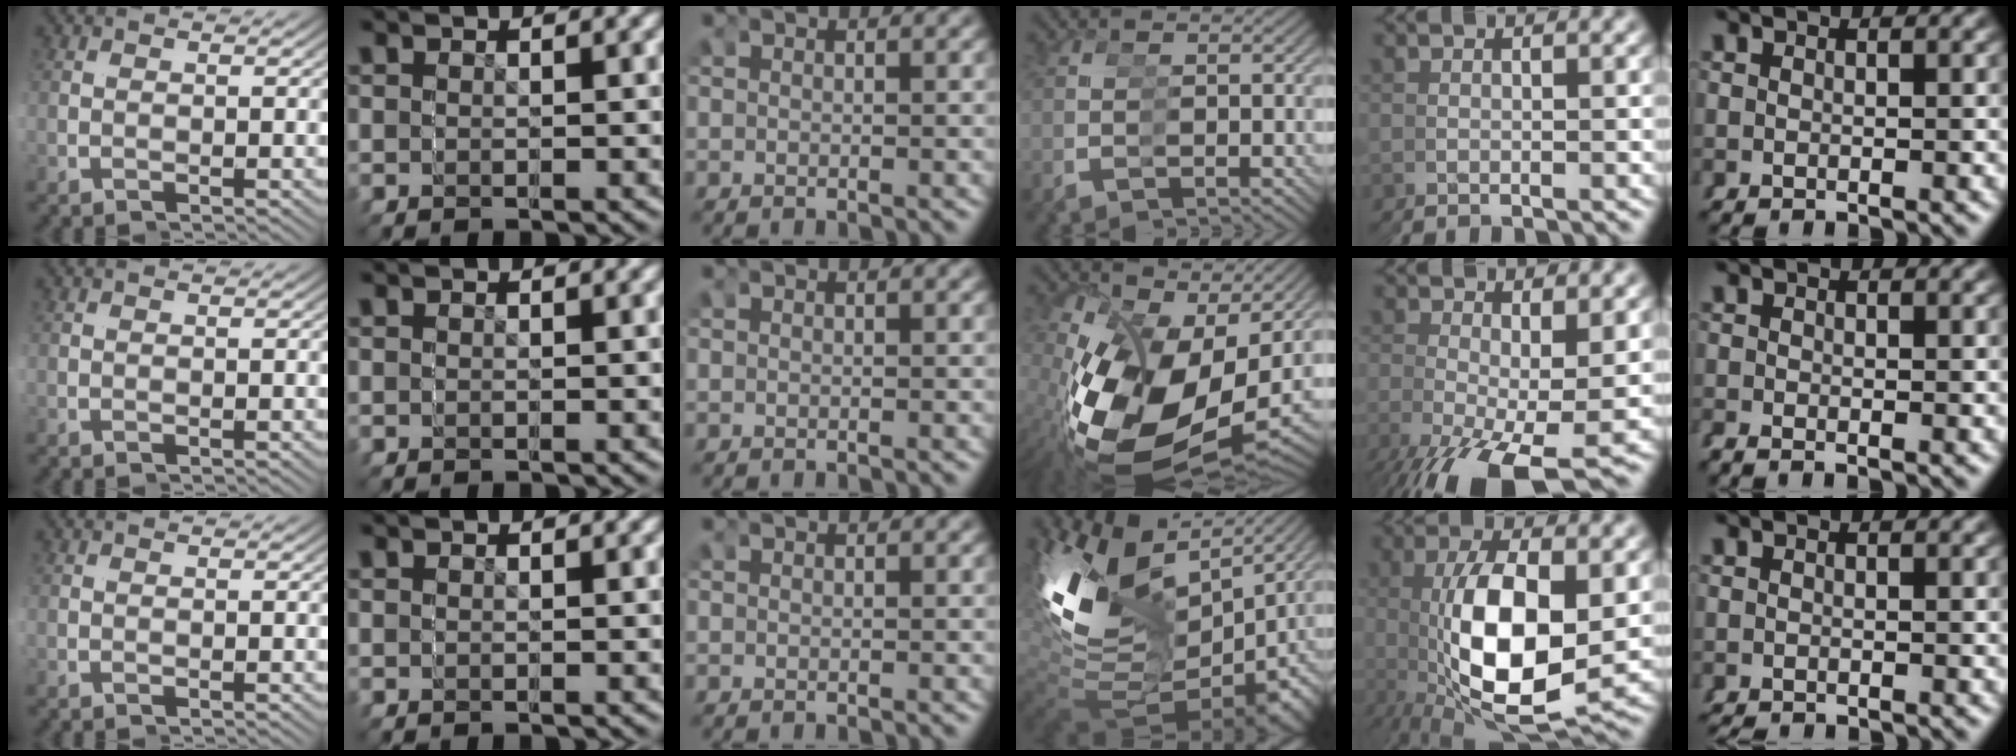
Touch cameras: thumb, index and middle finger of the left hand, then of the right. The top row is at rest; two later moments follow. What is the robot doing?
{"motion": "grasp_and_lifting", "object": "markers"}